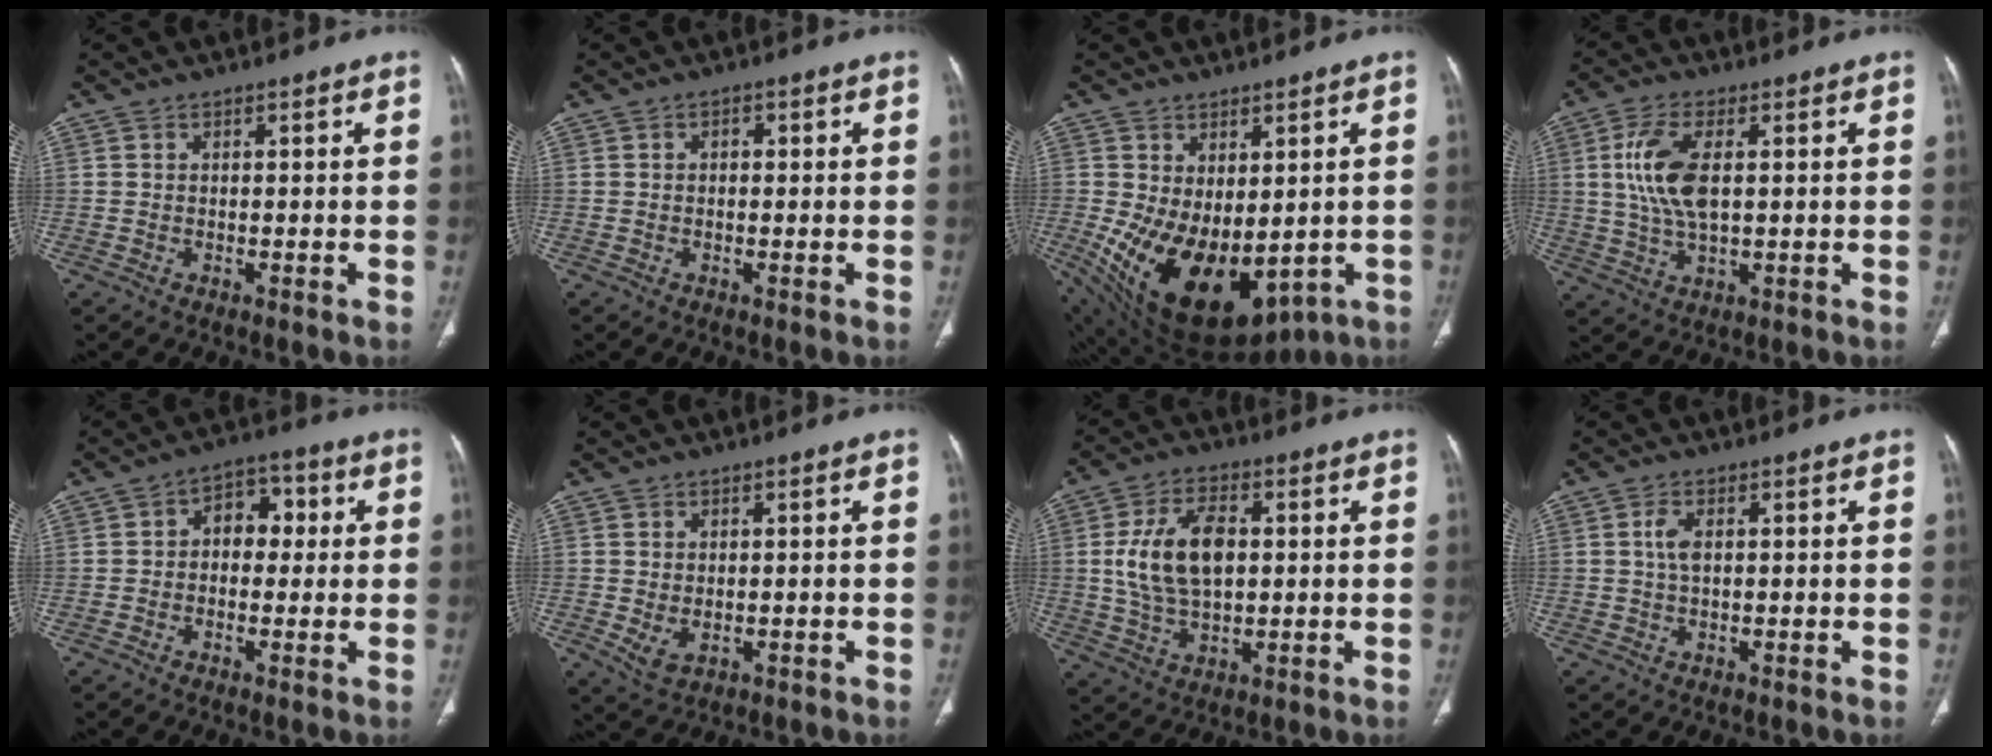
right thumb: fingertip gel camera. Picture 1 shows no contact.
{"total": 1.0, "force": [0.1, 0.7, 0.7], "torque": [-0.004, 0.005, -0.001]}
{"total": 19.4, "force": [-3.8, 11.5, 15.2], "torque": [-0.251, -0.016, -0.018]}
{"total": 10.3, "force": [1.7, 4.7, 9.0], "torque": [-0.196, -0.002, 0.035]}
{"total": 7.0, "force": [0.7, 4.9, 4.9], "torque": [-0.031, 0.021, 0.002]}
{"total": 3.5, "force": [-0.4, 2.3, 2.5], "torque": [-0.046, -0.006, 0.005]}
{"total": 12.8, "force": [1.4, 7.3, 10.4], "torque": [-0.189, 0.002, 0.030]}
{"total": 2.7, "force": [0.5, 1.3, 2.4], "torque": [-0.054, 0.004, 0.010]}